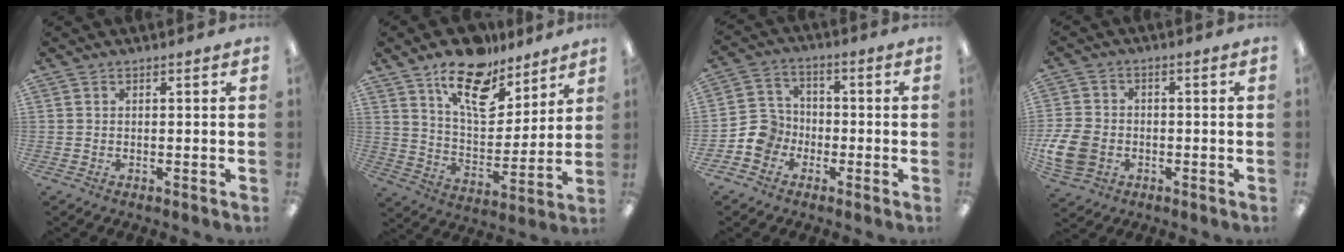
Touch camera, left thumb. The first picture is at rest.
{"total": 17.4, "force": [12.1, 8.5, 9.3], "torque": [-0.144, -0.069, 0.210]}
{"total": 7.3, "force": [-3.1, 6.3, 2.0], "torque": [-0.051, 0.028, -0.055]}
{"total": 9.4, "force": [-2.8, 7.1, 5.5], "torque": [-0.133, 0.009, -0.047]}